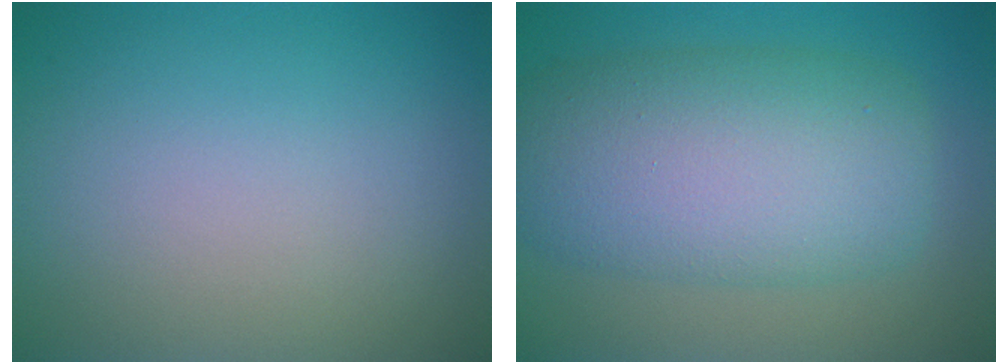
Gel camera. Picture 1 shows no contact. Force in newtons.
{"total": 10.0, "press": 9.9, "slide": 0.4}